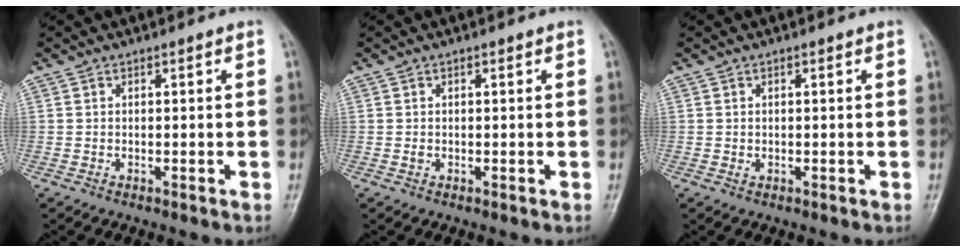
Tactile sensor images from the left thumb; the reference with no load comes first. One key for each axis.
{"total": 0.8, "fx": 0.1, "fy": 0.6, "fz": 0.5, "tx": -0.007, "ty": 0.000, "tz": 0.003}
{"total": 0.8, "fx": 0.1, "fy": 0.6, "fz": 0.5, "tx": -0.006, "ty": -0.001, "tz": 0.004}